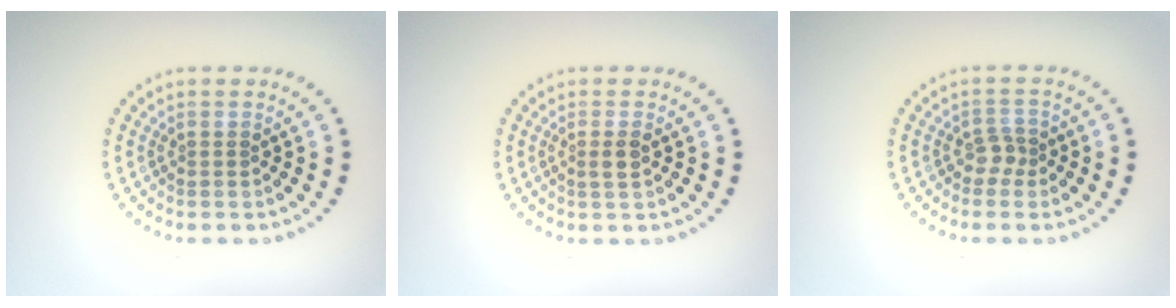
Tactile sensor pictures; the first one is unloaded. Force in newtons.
{"total": 1.2, "press": 1.1, "slide": 0.6}
{"total": 1.4, "press": 1.0, "slide": 0.9}